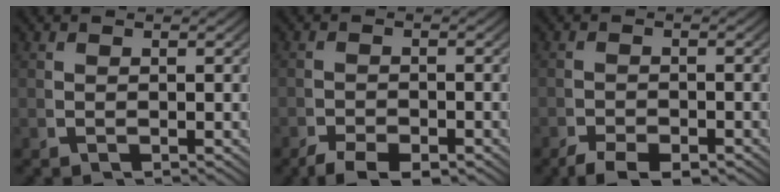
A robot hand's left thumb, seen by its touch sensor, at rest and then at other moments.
{"total": 3.1, "force": [-2.5, 1.3, 1.5], "torque": [-0.018, -0.014, -0.040]}
{"total": 3.0, "force": [-2.4, 1.2, 1.4], "torque": [-0.017, -0.013, -0.039]}